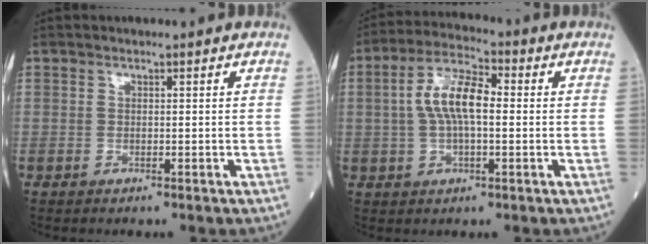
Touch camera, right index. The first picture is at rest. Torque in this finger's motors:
{"motor_torque": [1.12, 0.14, 0.58, 0.16]}